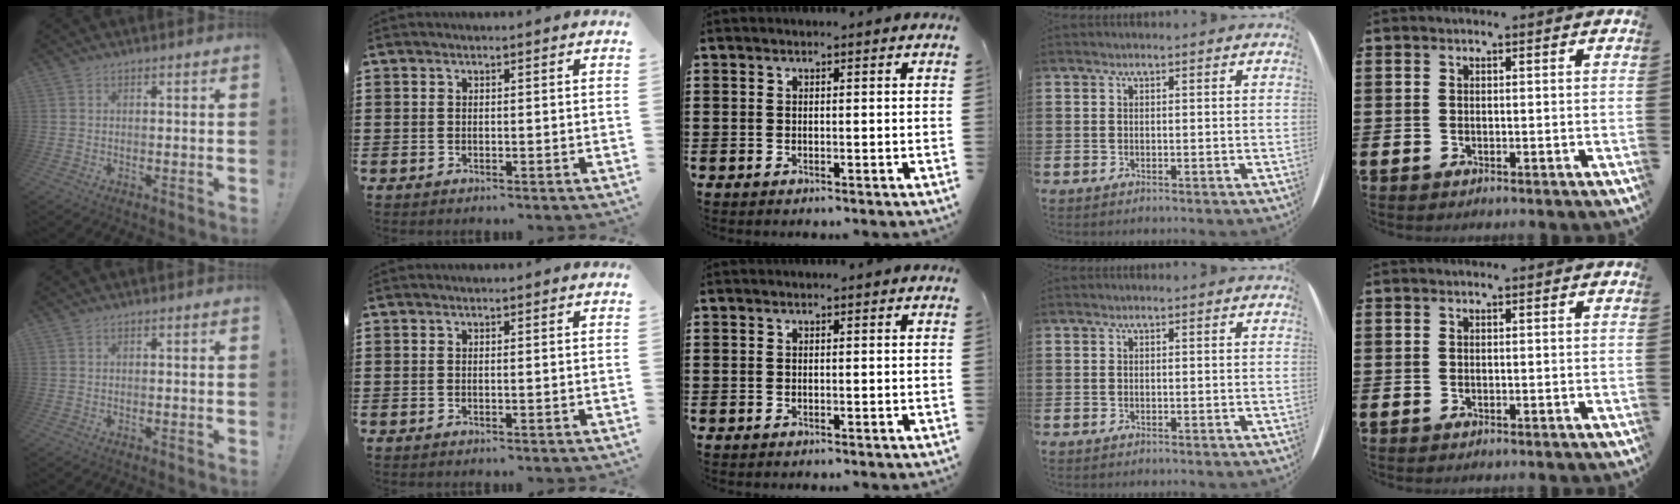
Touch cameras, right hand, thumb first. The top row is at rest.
{}